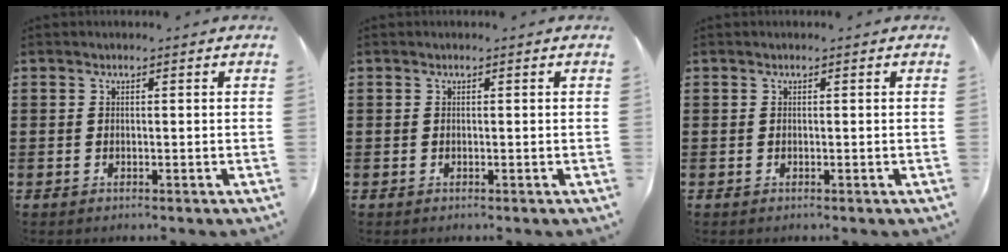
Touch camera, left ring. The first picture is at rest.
{"total": 0.0}
{"total": 0.0}